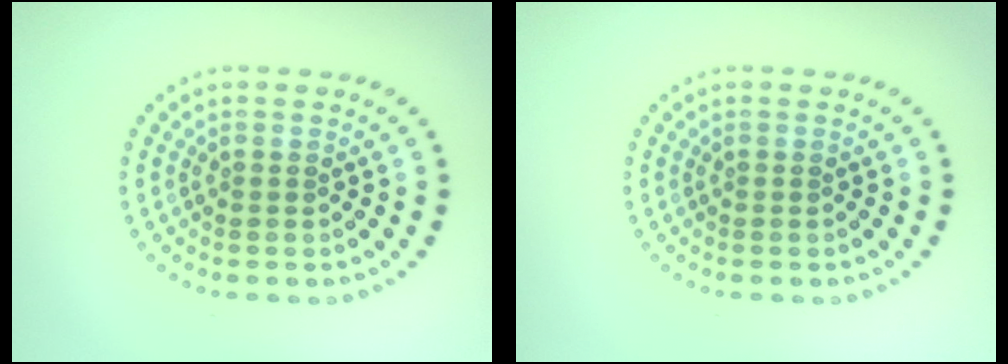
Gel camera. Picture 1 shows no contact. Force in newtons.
{"total": 0.0}